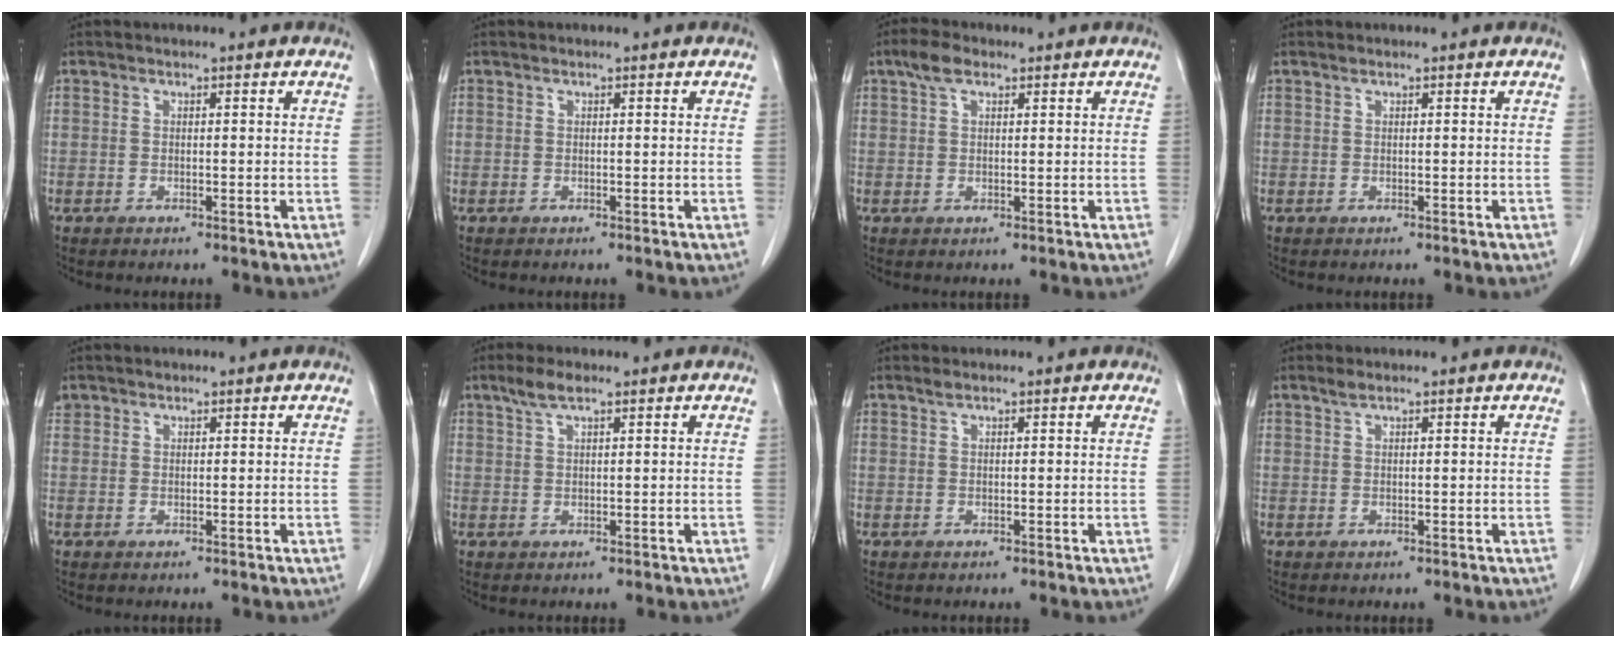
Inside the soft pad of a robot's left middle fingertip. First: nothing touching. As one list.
[{"total": 0.0}, {"total": 3.3, "force": [1.9, 1.5, 2.2], "torque": [-0.047, 0.016, 0.037]}, {"total": 0.0}, {"total": 1.4, "force": [1.0, 0.9, 0.1], "torque": [-0.003, 0.012, 0.019]}, {"total": 2.9, "force": [2.0, 0.5, 2.0], "torque": [-0.047, 0.009, 0.042]}, {"total": 0.6, "force": [0.5, 0.0, 0.3], "torque": [-0.011, 0.005, 0.012]}, {"total": 0.9, "force": [0.8, 0.1, 0.5], "torque": [-0.013, 0.005, 0.018]}]